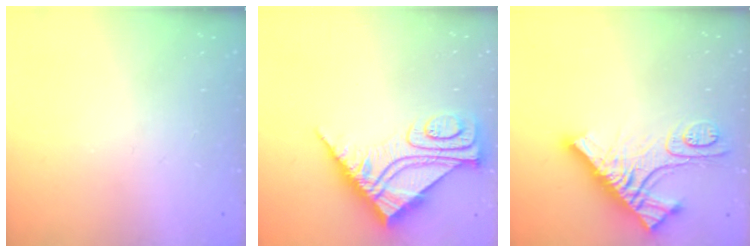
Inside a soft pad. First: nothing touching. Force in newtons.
{"total": 10.9, "press": 10.9, "slide": 1.3}
{"total": 14.2, "press": 14.1, "slide": 1.5}